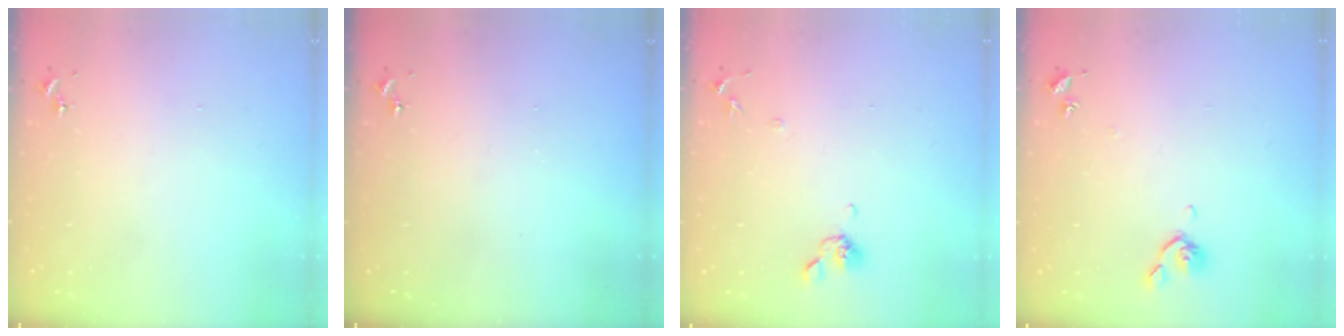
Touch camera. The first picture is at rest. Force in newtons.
{"total": 0.0}
{"total": 8.3, "press": 8.2, "slide": 1.6}
{"total": 5.6, "press": 5.6, "slide": 0.9}